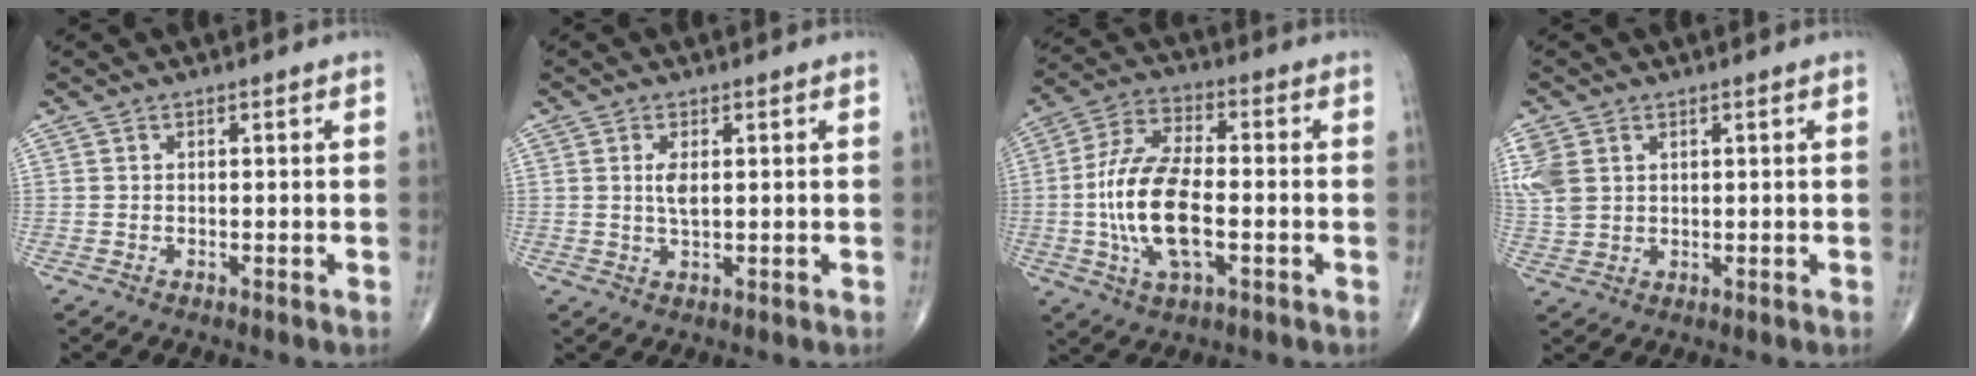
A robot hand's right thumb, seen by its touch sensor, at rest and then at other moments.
{"total": 2.8, "force": [0.5, 1.0, 2.5], "torque": [-0.046, -0.005, 0.011]}
{"total": 15.1, "force": [-2.3, 6.8, 13.2], "torque": [-0.267, 0.017, -0.044]}
{"total": 7.4, "force": [2.3, 5.5, 4.3], "torque": [-0.102, 0.001, 0.056]}